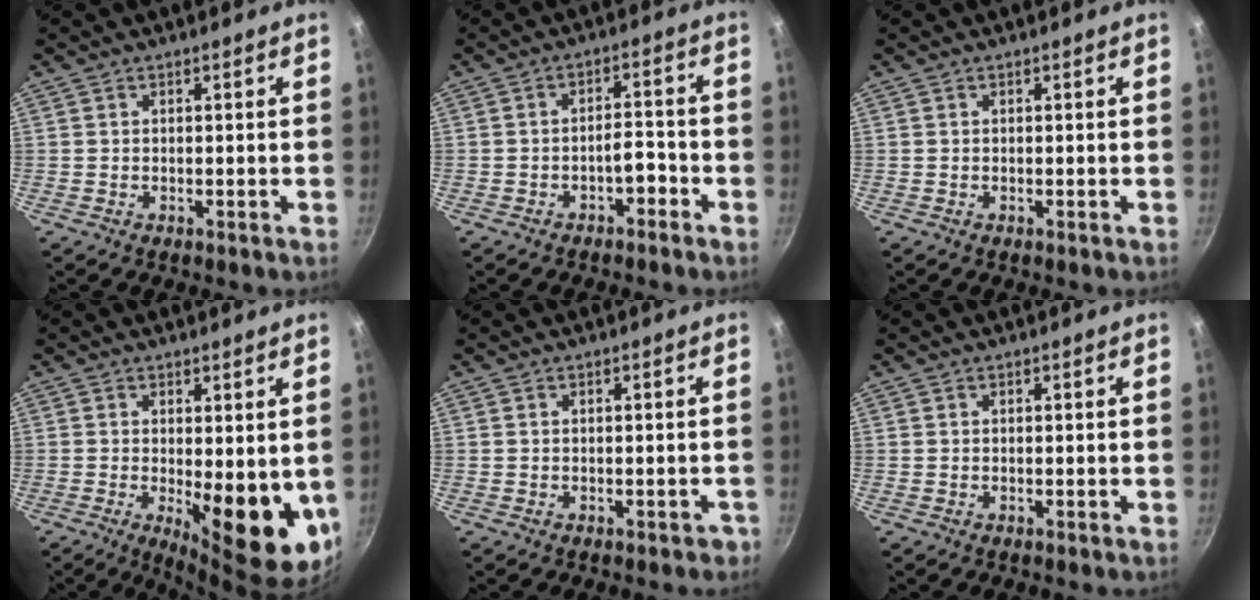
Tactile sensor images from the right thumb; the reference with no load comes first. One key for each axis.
{"total": 3.7, "fx": -2.3, "fy": 1.7, "fz": 2.4, "tx": -0.022, "ty": 0.030, "tz": -0.031}
{"total": 0.0}
{"total": 12.5, "fx": -1.3, "fy": 4.5, "fz": 11.6, "tx": -0.131, "ty": -0.021, "tz": -0.004}
{"total": 1.4, "fx": -0.8, "fy": 0.8, "fz": 0.7, "tx": 0.005, "ty": 0.019, "tz": 0.004}
{"total": 0.0}